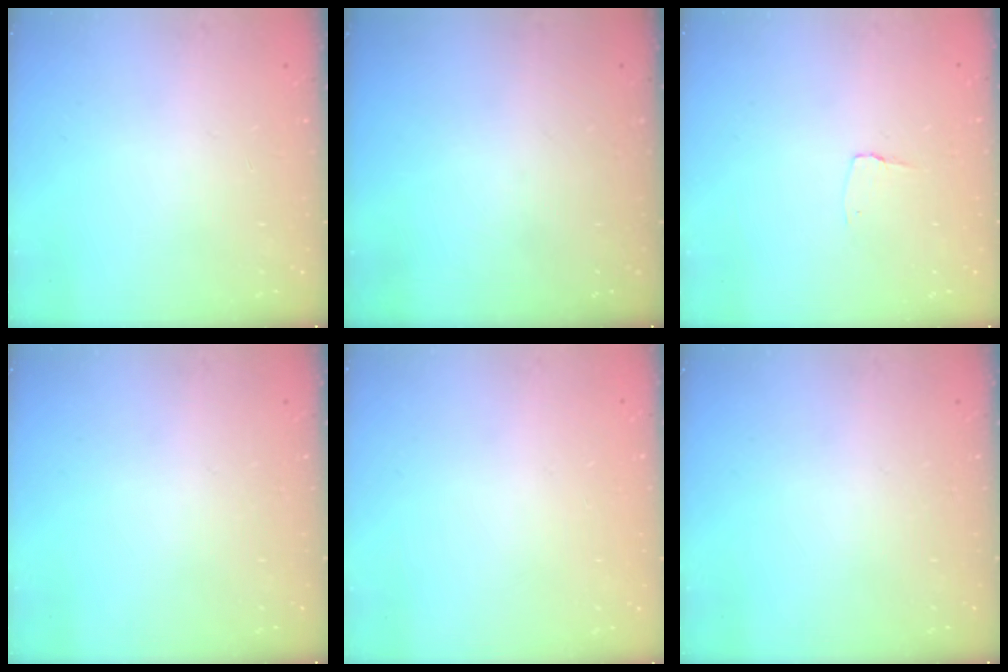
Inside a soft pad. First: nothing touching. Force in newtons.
{"total": 0.0}
{"total": 2.9, "press": 2.9, "slide": 0.3}
{"total": 0.0}
{"total": 0.0}
{"total": 0.0}